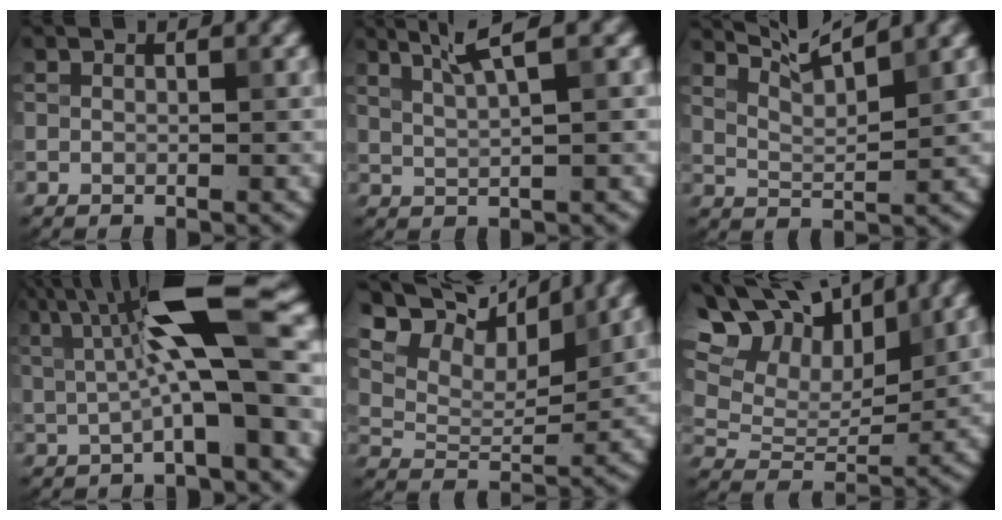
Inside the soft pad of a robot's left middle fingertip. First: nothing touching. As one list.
[{"total": 3.0, "force": [1.3, 0.3, 2.7], "torque": [-0.047, 0.008, 0.032]}, {"total": 3.9, "force": [3.2, 0.5, 2.3], "torque": [-0.045, 0.006, 0.050]}, {"total": 9.2, "force": [1.4, 2.1, 8.8], "torque": [-0.143, 0.006, 0.020]}, {"total": 9.9, "force": [6.3, 5.0, 5.8], "torque": [-0.124, 0.032, 0.093]}, {"total": 12.1, "force": [7.0, 7.0, 7.0], "torque": [-0.153, 0.051, 0.102]}]